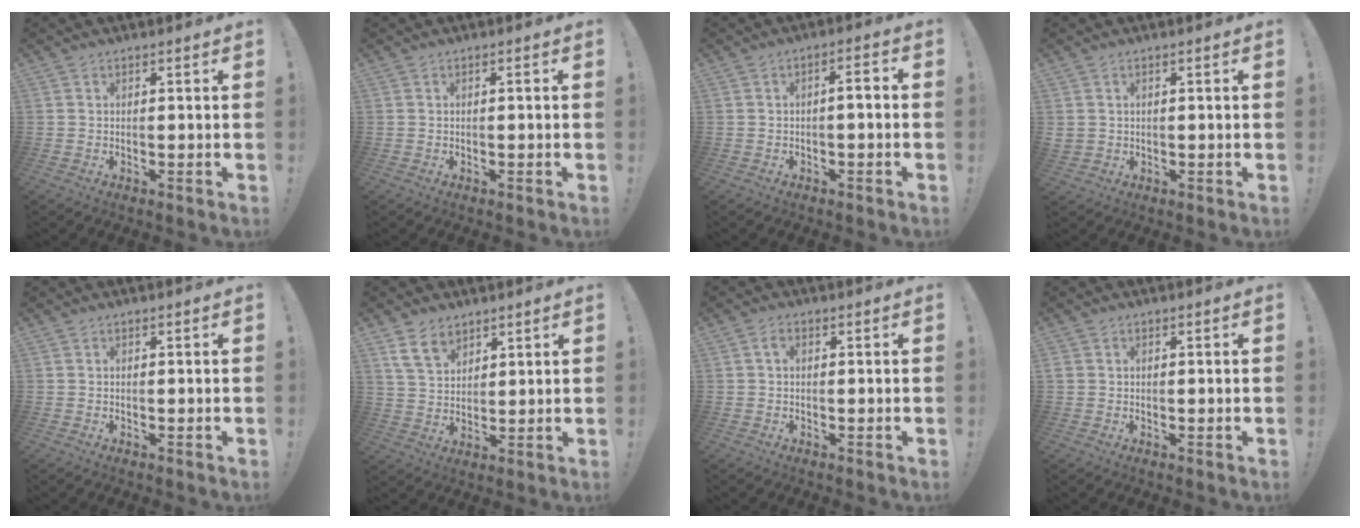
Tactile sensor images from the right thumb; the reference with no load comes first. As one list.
[{"total": 0.7, "force": [-0.3, 0.0, 0.6], "torque": [-0.019, 0.004, -0.005]}, {"total": 3.3, "force": [-1.4, 0.6, 2.9], "torque": [-0.057, 0.010, -0.025]}, {"total": 2.0, "force": [0.5, 1.8, 0.8], "torque": [-0.010, 0.000, 0.011]}, {"total": 0.0}, {"total": 8.9, "force": [6.0, 5.3, 3.8], "torque": [-0.072, -0.023, 0.119]}, {"total": 1.8, "force": [0.3, 1.1, 1.4], "torque": [-0.024, 0.004, 0.004]}, {"total": 0.9, "force": [0.0, 0.9, 0.2], "torque": [-0.007, 0.005, 0.001]}]